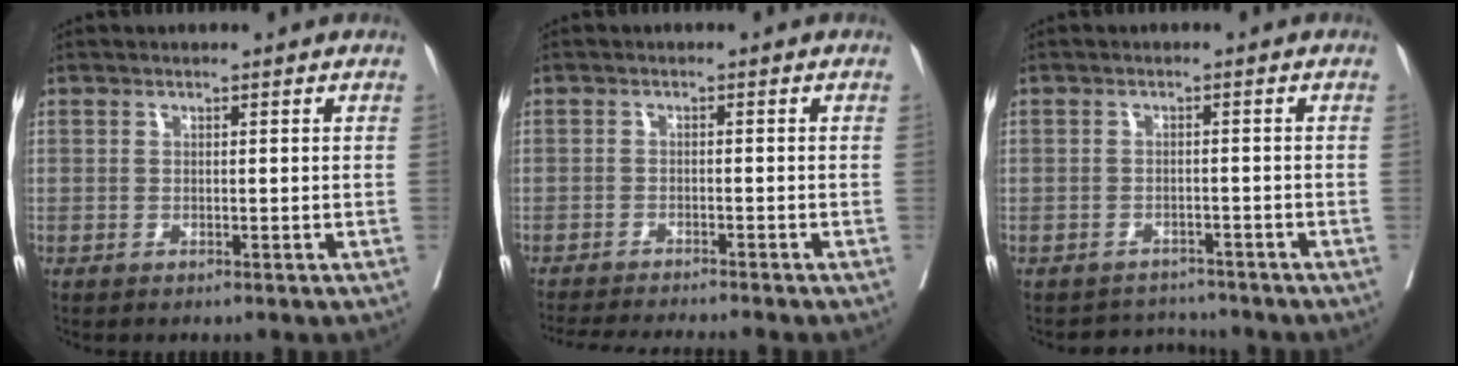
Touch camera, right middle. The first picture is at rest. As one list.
[{"total": 8.9, "force": [-8.2, -0.7, 3.4], "torque": [-0.035, -0.018, -0.126]}, {"total": 3.4, "force": [-3.1, 0.7, -1.1], "torque": [0.018, 0.008, -0.047]}]